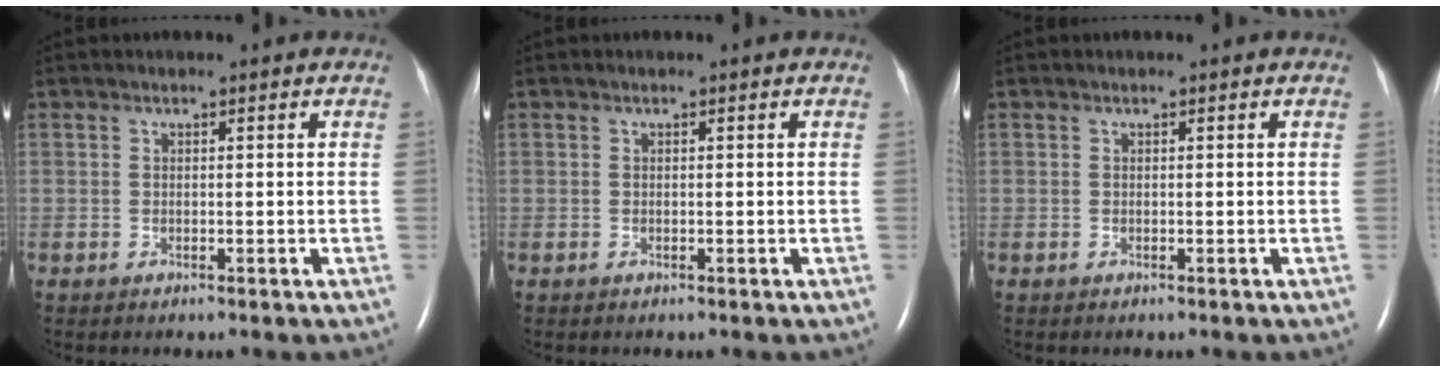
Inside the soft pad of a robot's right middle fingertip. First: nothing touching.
{"total": 0.0}
{"total": 0.0}